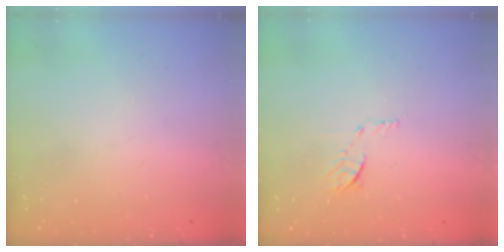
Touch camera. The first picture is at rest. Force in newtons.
{"total": 5.7, "press": 5.6, "slide": 0.8}